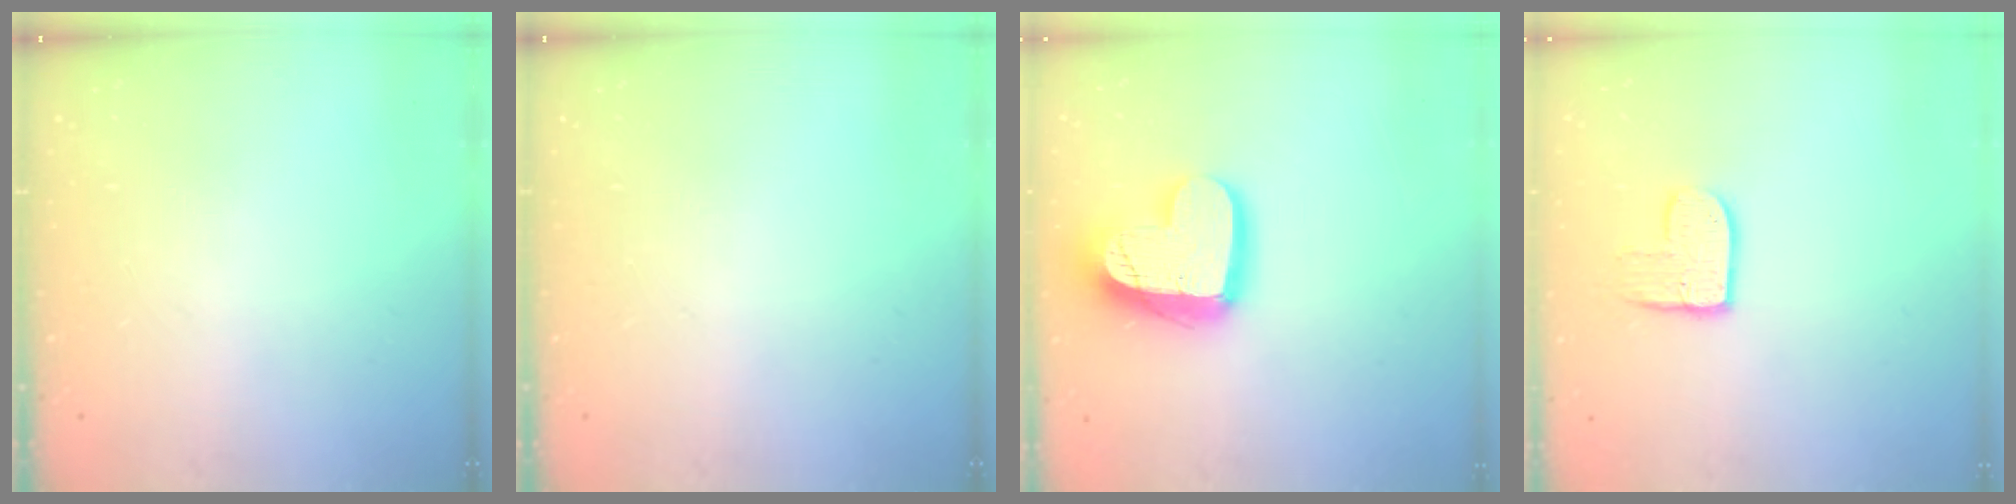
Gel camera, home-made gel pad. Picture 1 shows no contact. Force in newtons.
{"total": 0.0}
{"total": 17.4, "press": 17.4, "slide": 1.6}
{"total": 8.5, "press": 8.4, "slide": 0.5}